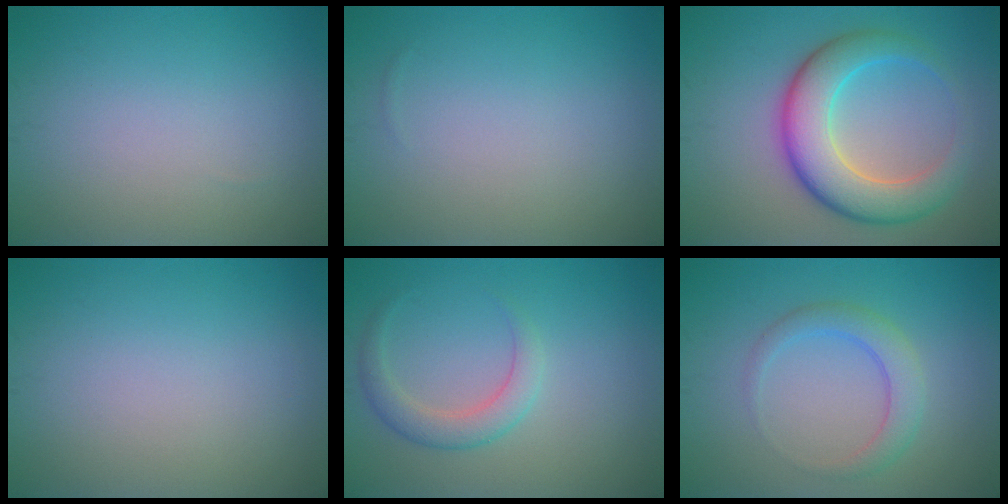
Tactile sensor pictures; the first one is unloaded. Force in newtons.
{"total": 0.0}
{"total": 7.5, "press": 7.5, "slide": 0.2}
{"total": 0.0}
{"total": 2.6, "press": 2.6, "slide": 0.2}
{"total": 2.8, "press": 2.8, "slide": 0.1}